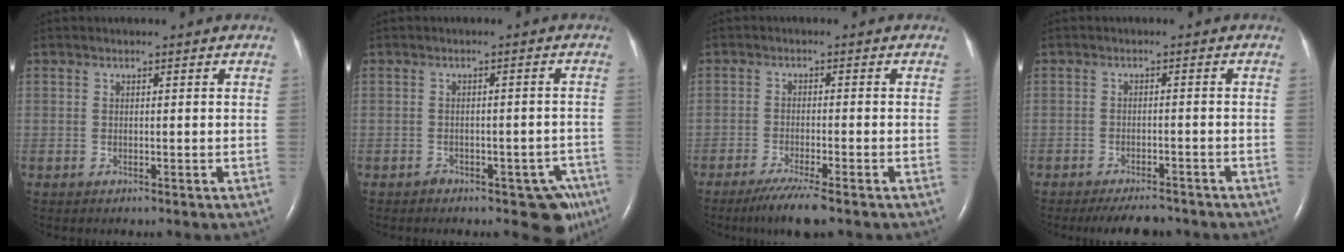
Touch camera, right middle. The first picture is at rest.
{"total": 5.5, "force": [-3.9, 2.8, 2.7], "torque": [-0.001, 0.018, -0.050]}
{"total": 5.9, "force": [-4.3, 0.0, 4.0], "torque": [-0.074, -0.017, -0.073]}
{"total": 5.7, "force": [-5.1, 1.5, 2.0], "torque": [-0.027, -0.008, -0.075]}